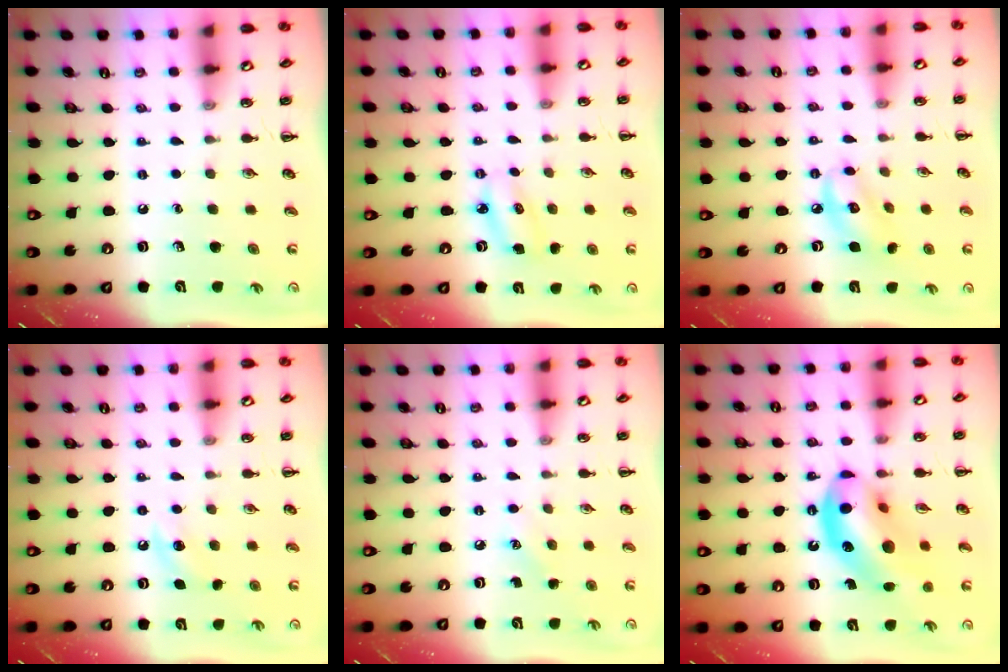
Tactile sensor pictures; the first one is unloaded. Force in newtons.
{"total": 4.1, "press": 4.0, "slide": 0.9}
{"total": 7.5, "press": 7.5, "slide": 0.3}
{"total": 5.5, "press": 5.3, "slide": 1.6}
{"total": 5.7, "press": 5.5, "slide": 1.7}
{"total": 16.6, "press": 16.0, "slide": 4.3}